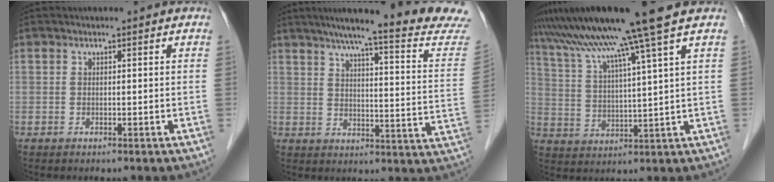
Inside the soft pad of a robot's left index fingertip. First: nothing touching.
{"total": 22.5, "force": [20.1, -0.8, 10.1], "torque": [-0.139, -0.066, 0.241]}
{"total": 13.4, "force": [9.8, -2.7, 8.7], "torque": [-0.144, 0.009, 0.159]}